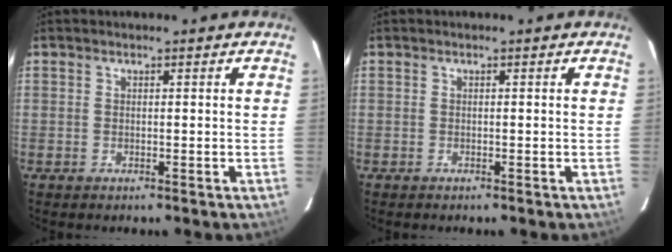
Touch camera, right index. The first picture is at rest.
{"total": 0.0}